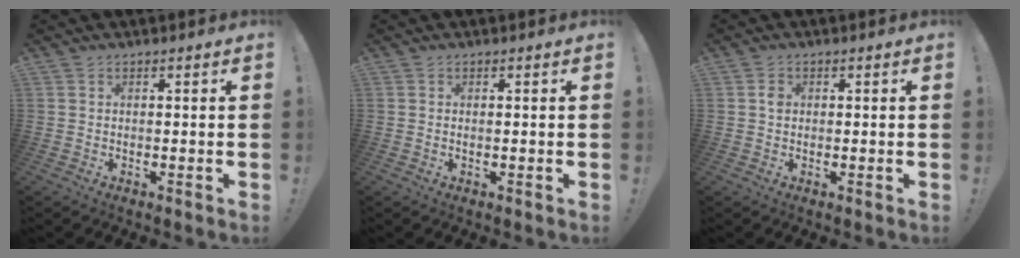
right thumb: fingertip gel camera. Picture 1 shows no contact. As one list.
[{"total": 0.5, "force": [0.0, 0.0, 0.5], "torque": [-0.008, -0.001, -0.001]}, {"total": 1.7, "force": [0.1, 1.4, 1.0], "torque": [-0.018, 0.006, 0.001]}]